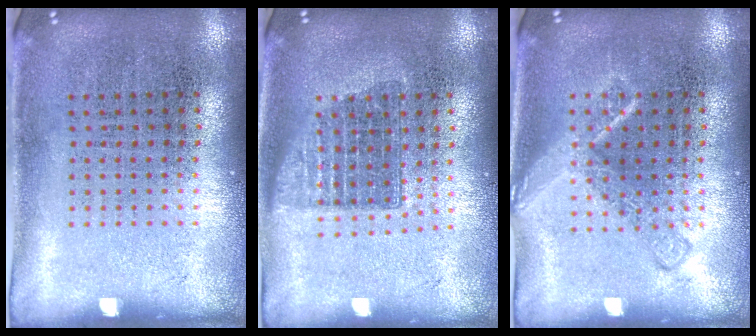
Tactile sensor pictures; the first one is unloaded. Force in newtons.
{"total": 1.3, "press": 1.1, "slide": 0.8}
{"total": 2.3, "press": 2.3, "slide": 0.4}